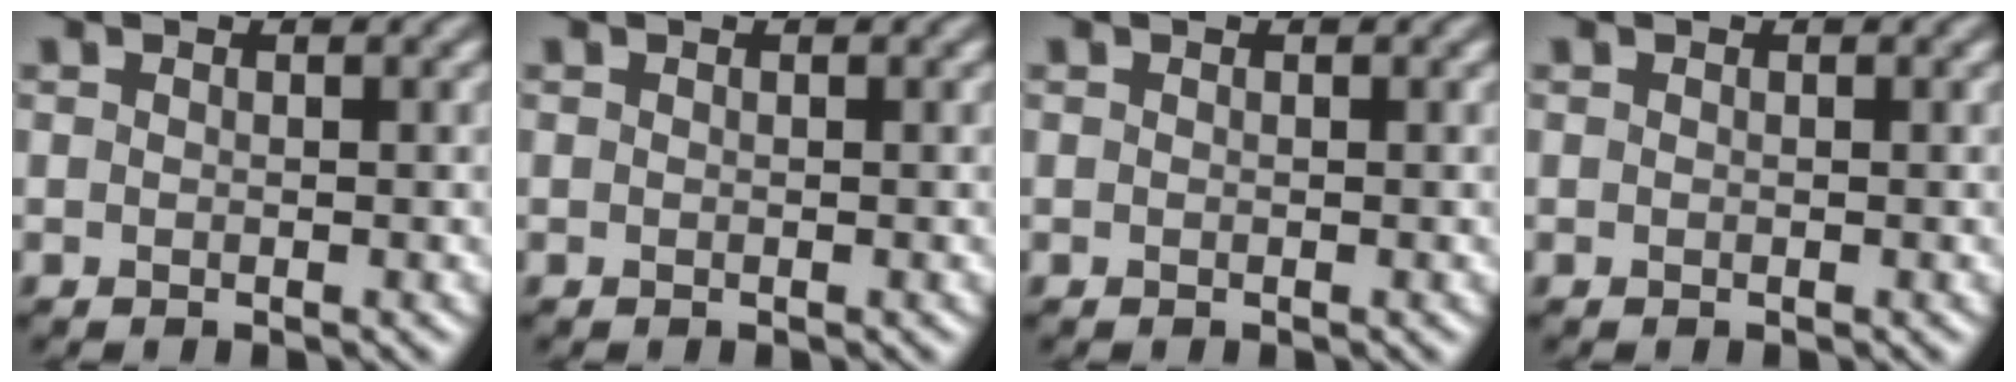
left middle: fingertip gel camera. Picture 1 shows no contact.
{"total": 0.0}
{"total": 0.0}
{"total": 0.0}